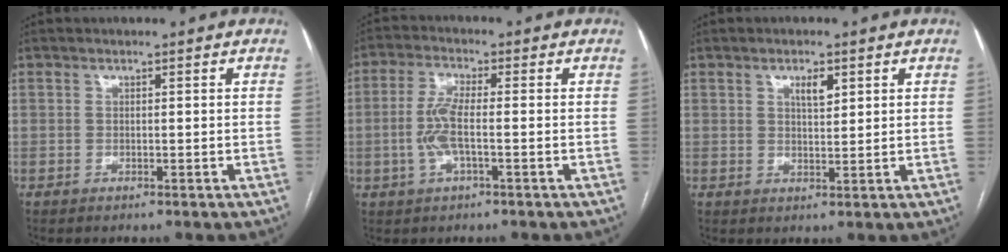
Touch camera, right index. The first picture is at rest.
{"total": 5.8, "force": [-1.0, 1.2, 5.6], "torque": [-0.127, 0.003, -0.023]}
{"total": 2.9, "force": [1.4, 1.0, 2.3], "torque": [-0.037, -0.001, 0.025]}